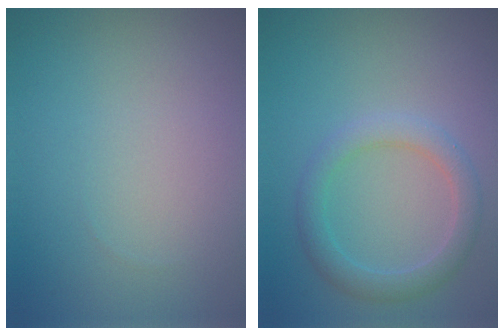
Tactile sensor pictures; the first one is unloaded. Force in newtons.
{"total": 2.7, "press": 2.7, "slide": 0.1}